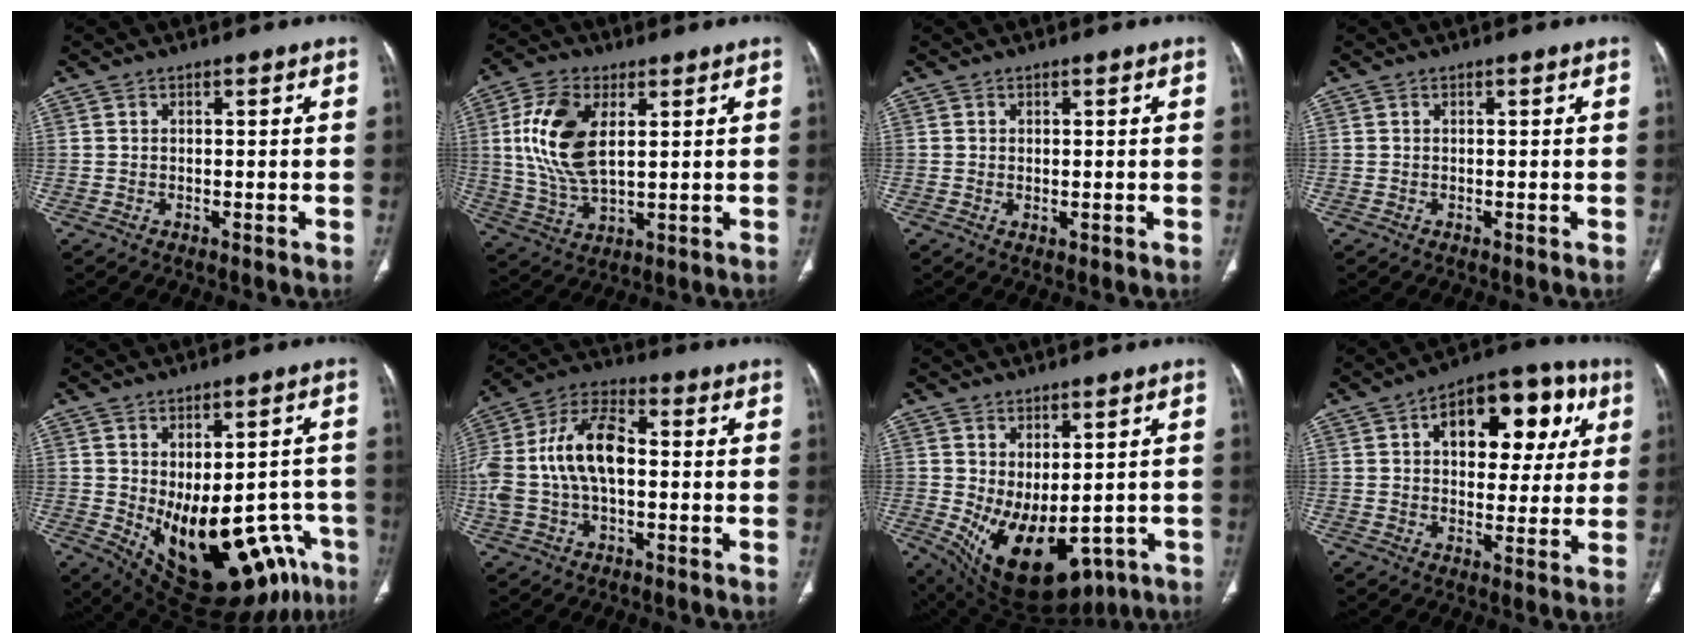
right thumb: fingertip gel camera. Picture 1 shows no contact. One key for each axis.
{"total": 13.8, "fx": 3.4, "fy": 7.3, "fz": 11.3, "tx": -0.232, "ty": -0.009, "tz": 0.070}
{"total": 1.1, "fx": 0.0, "fy": 0.5, "fz": 1.0, "tx": -0.020, "ty": -0.007, "tz": 0.006}
{"total": 0.0}
{"total": 23.4, "fx": -9.0, "fy": 11.7, "fz": 18.2, "tx": -0.189, "ty": 0.008, "tz": -0.099}
{"total": 15.6, "fx": -0.2, "fy": 8.8, "fz": 12.9, "tx": -0.269, "ty": 0.042, "tz": -0.009}
{"total": 17.6, "fx": -5.2, "fy": 9.7, "fz": 13.7, "tx": -0.211, "ty": -0.012, "tz": -0.044}
{"total": 17.5, "fx": 5.7, "fy": 10.1, "fz": 13.1, "tx": -0.122, "ty": 0.015, "tz": 0.075}